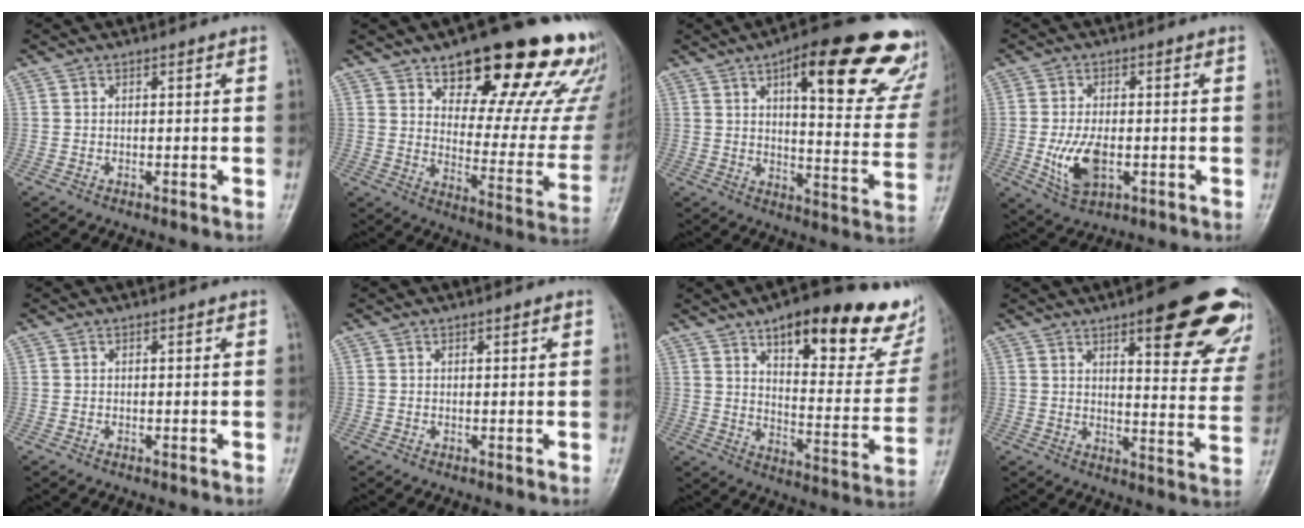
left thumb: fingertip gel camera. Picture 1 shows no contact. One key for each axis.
{"total": 27.5, "fx": 17.8, "fy": 10.3, "fz": 18.2, "tx": -0.194, "ty": -0.081, "tz": 0.241}
{"total": 26.0, "fx": 14.5, "fy": 7.9, "fz": 20.0, "tx": -0.221, "ty": -0.049, "tz": 0.189}
{"total": 7.9, "fx": -1.7, "fy": 4.4, "fz": 6.3, "tx": -0.119, "ty": -0.003, "tz": -0.024}
{"total": 0.0}
{"total": 0.7, "fx": 0.4, "fy": 0.2, "fz": 0.6, "tx": -0.008, "ty": 0.000, "tz": 0.004}
{"total": 27.1, "fx": 15.8, "fy": 9.3, "fz": 20.0, "tx": -0.225, "ty": -0.053, "tz": 0.220}
{"total": 21.4, "fx": 12.6, "fy": 5.9, "fz": 16.2, "tx": -0.163, "ty": -0.050, "tz": 0.154}